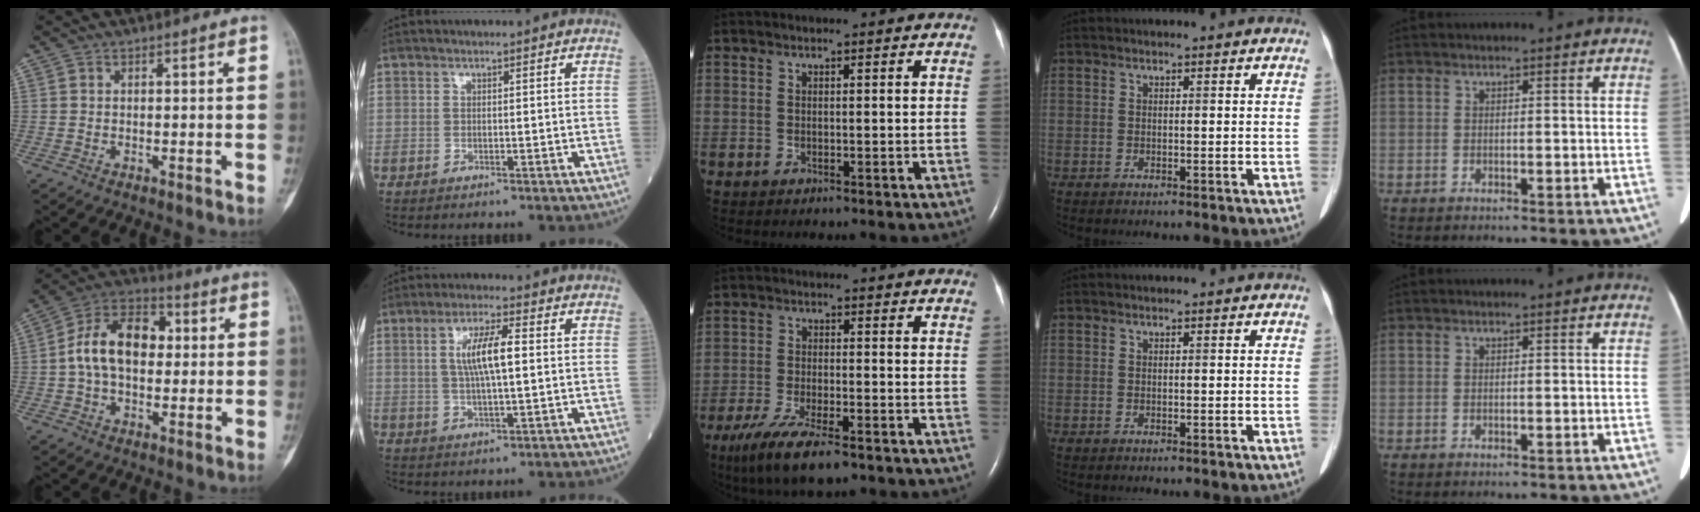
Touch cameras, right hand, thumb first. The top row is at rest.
{"thumb": {"total": 14.0, "force": [0.9, 9.1, 10.6], "torque": [-0.166, 0.033, 0.004]}, "index": {"total": 7.3, "force": [1.1, 1.2, 7.1], "torque": [-0.136, 0.009, 0.022]}, "middle": {"total": 9.8, "force": [-6.8, 2.0, 6.8], "torque": [-0.127, -0.023, -0.111]}}